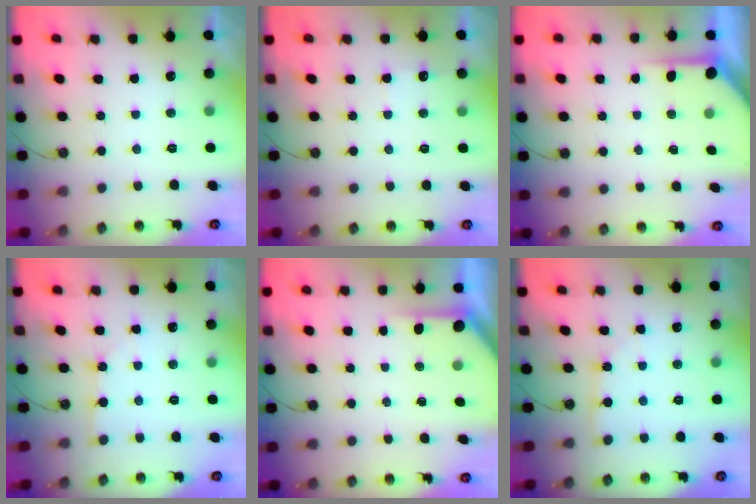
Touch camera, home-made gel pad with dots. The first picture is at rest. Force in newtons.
{"total": 4.4, "press": 4.4, "slide": 0.4}
{"total": 4.6, "press": 4.6, "slide": 0.2}
{"total": 2.1, "press": 2.1, "slide": 0.3}
{"total": 2.8, "press": 2.8, "slide": 0.2}
{"total": 2.2, "press": 2.2, "slide": 0.2}